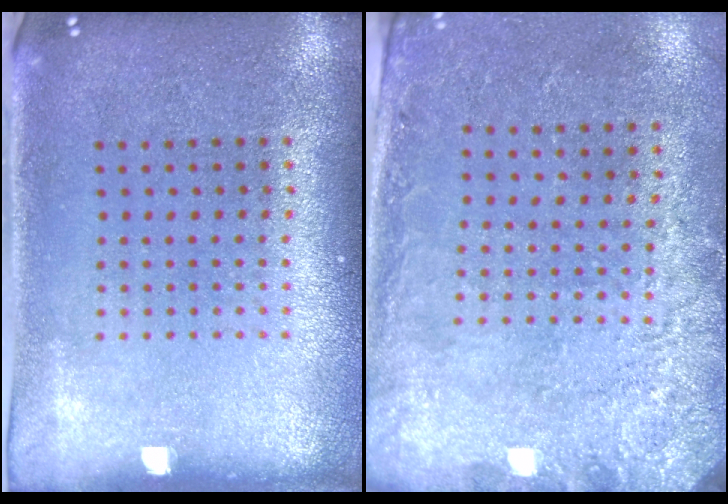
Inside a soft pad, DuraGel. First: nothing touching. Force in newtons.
{"total": 2.8, "press": 1.9, "slide": 2.0}